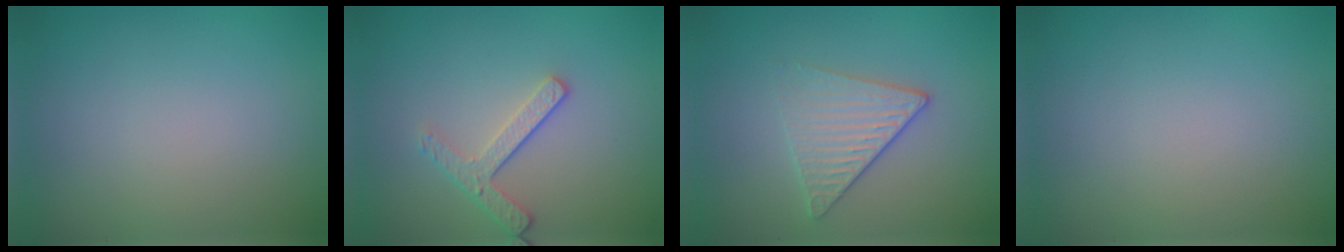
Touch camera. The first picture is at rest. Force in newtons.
{"total": 2.6, "press": 2.2, "slide": 1.3}
{"total": 3.3, "press": 2.9, "slide": 1.5}
{"total": 0.0}